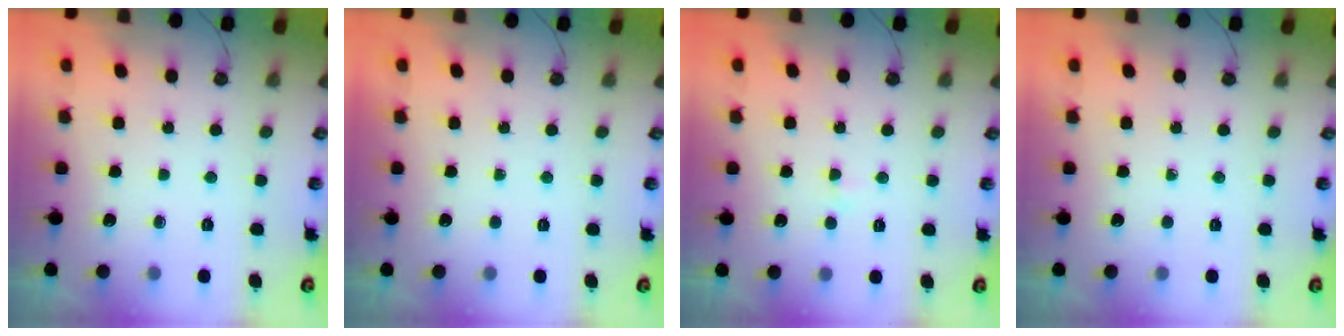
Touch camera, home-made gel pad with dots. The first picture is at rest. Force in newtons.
{"total": 0.0}
{"total": 1.6, "press": 1.6, "slide": 0.2}
{"total": 0.0}